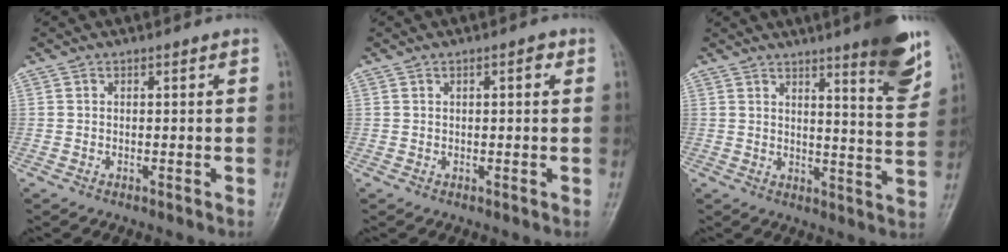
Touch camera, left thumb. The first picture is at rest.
{"total": 1.7, "force": [0.6, 0.6, 1.4], "torque": [-0.020, 0.002, 0.007]}
{"total": 11.0, "force": [7.0, 1.3, 8.4], "torque": [-0.094, -0.047, 0.095]}